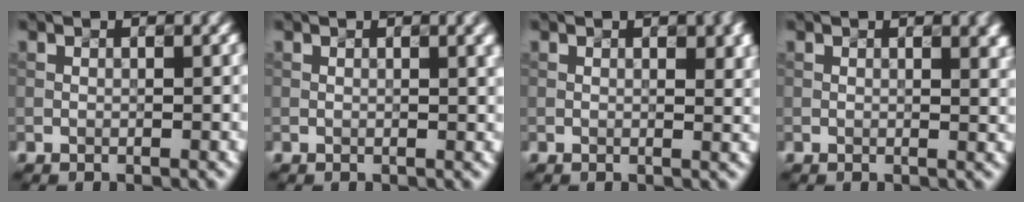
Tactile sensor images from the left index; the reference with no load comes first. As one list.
[{"total": 2.3, "force": [0.8, 0.8, 2.0], "torque": [-0.016, 0.004, 0.008]}, {"total": 3.2, "force": [1.1, 1.2, 2.7], "torque": [-0.024, 0.006, 0.021]}, {"total": 4.0, "force": [1.6, 1.9, 3.1], "torque": [-0.016, 0.013, 0.017]}]